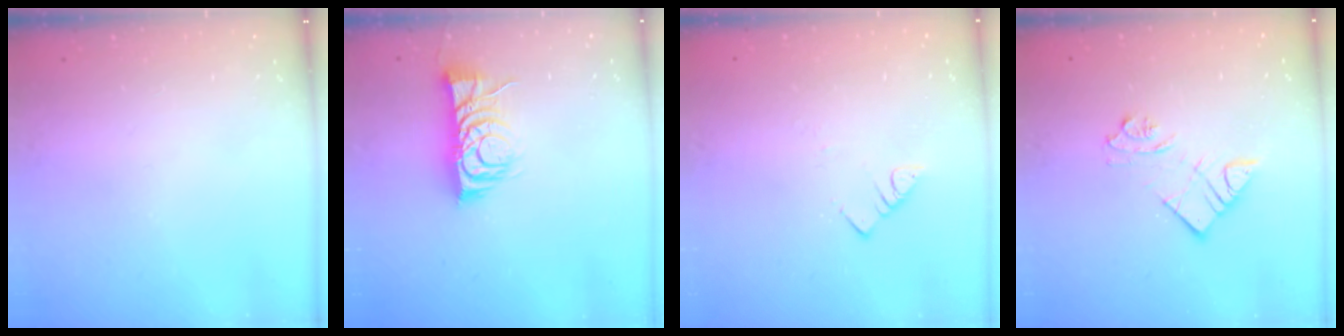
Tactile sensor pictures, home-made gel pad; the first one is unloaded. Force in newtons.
{"total": 9.2, "press": 9.2, "slide": 0.3}
{"total": 2.8, "press": 2.8, "slide": 0.2}
{"total": 9.8, "press": 9.7, "slide": 0.9}